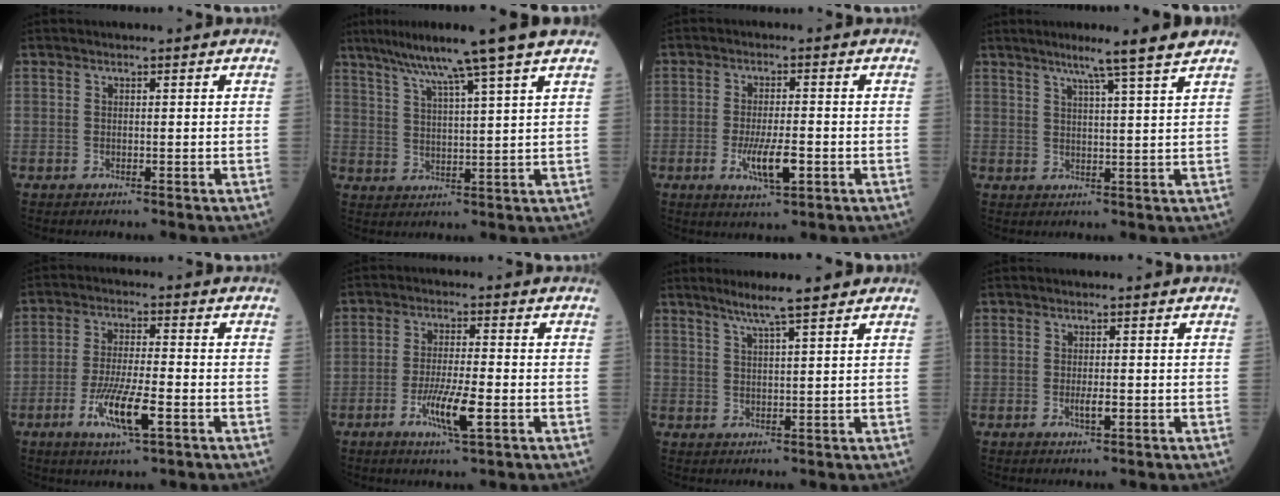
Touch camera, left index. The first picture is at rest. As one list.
[{"total": 11.3, "force": [8.4, -1.7, 7.3], "torque": [-0.123, 0.014, 0.128]}, {"total": 5.9, "force": [-2.0, 1.2, 5.4], "torque": [-0.102, -0.007, -0.036]}, {"total": 7.7, "force": [5.8, -1.4, 4.9], "torque": [-0.072, 0.002, 0.077]}, {"total": 8.4, "force": [-3.6, 1.2, 7.5], "torque": [-0.146, -0.011, -0.067]}, {"total": 6.6, "force": [-2.7, 0.6, 6.0], "torque": [-0.114, -0.008, -0.052]}, {"total": 6.3, "force": [4.8, -0.1, 4.1], "torque": [-0.070, 0.010, 0.081]}, {"total": 1.6, "force": [-0.5, 0.3, 1.5], "torque": [-0.026, -0.001, -0.011]}]